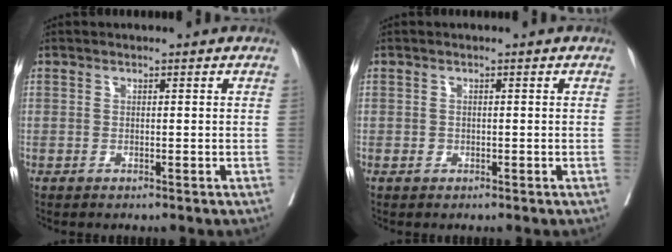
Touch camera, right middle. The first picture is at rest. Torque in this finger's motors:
{"motor_torque": [0.04, 0.01, -0.04, 0.01]}